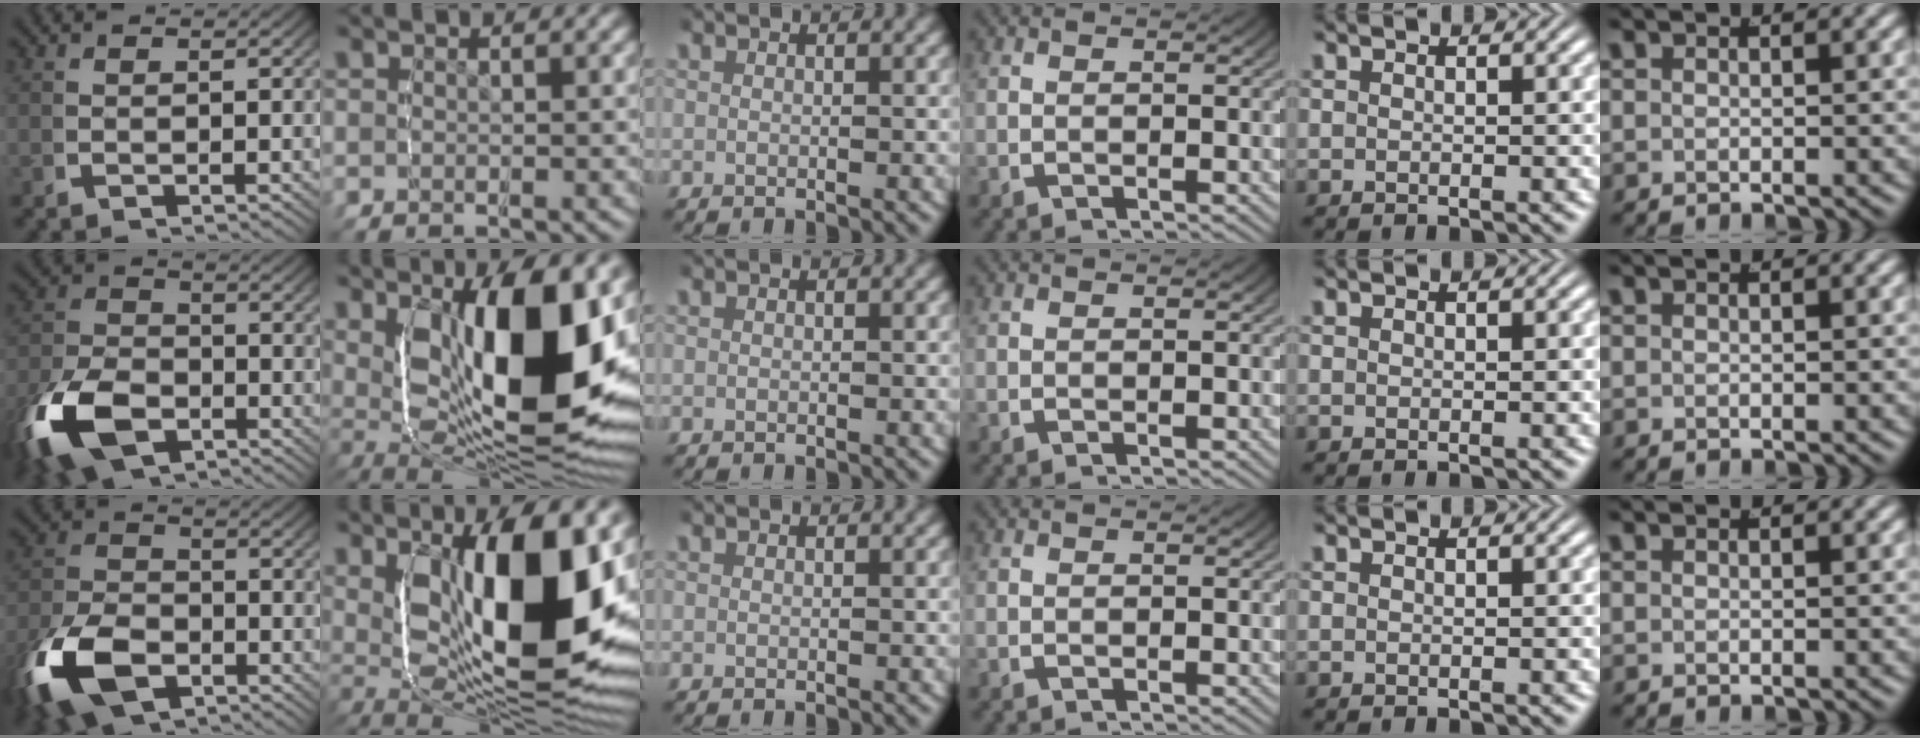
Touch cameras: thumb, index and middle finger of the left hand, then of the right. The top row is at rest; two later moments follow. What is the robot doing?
{"motion": "lift_and_place", "object": "markers"}